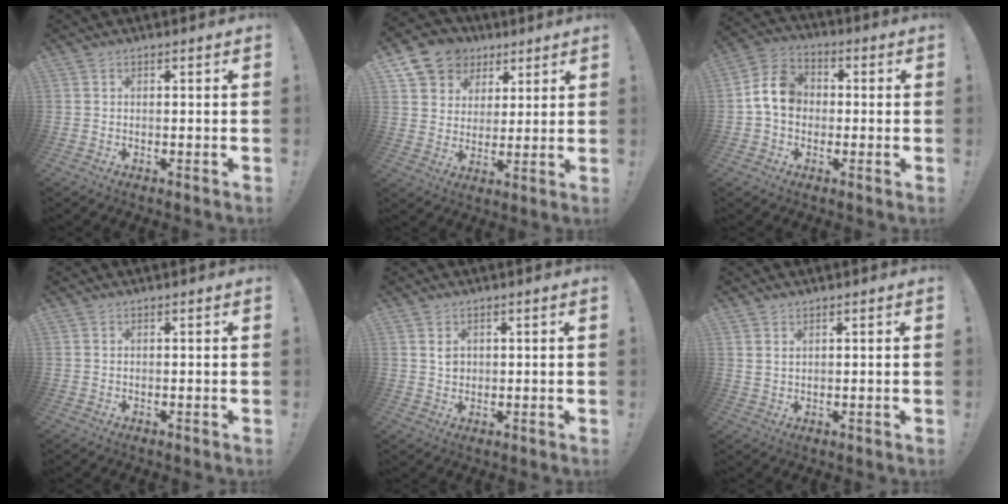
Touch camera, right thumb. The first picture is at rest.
{"total": 11.2, "force": [6.2, 8.9, 2.9], "torque": [-0.042, -0.039, 0.124]}
{"total": 10.5, "force": [0.4, 8.5, 6.2], "torque": [-0.101, 0.018, 0.015]}
{"total": 0.0}
{"total": 2.4, "force": [0.9, 1.9, 1.1], "torque": [-0.004, -0.005, 0.013]}
{"total": 1.8, "force": [1.3, 0.9, 0.8], "torque": [-0.012, -0.006, 0.024]}